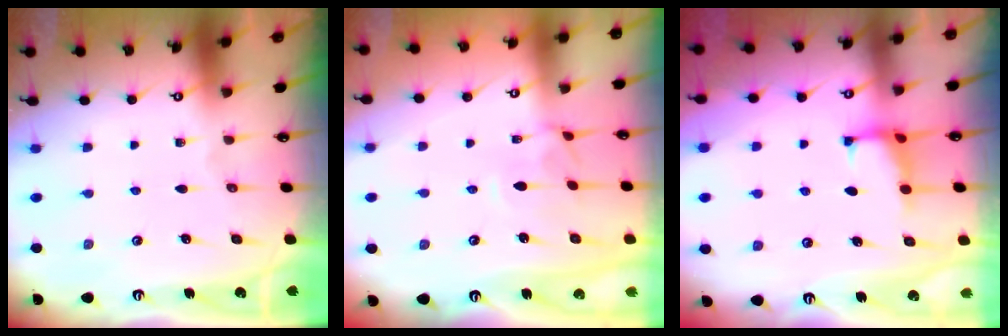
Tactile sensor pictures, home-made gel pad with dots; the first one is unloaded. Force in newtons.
{"total": 3.4, "press": 3.4, "slide": 0.4}
{"total": 2.2, "press": 2.2, "slide": 0.5}